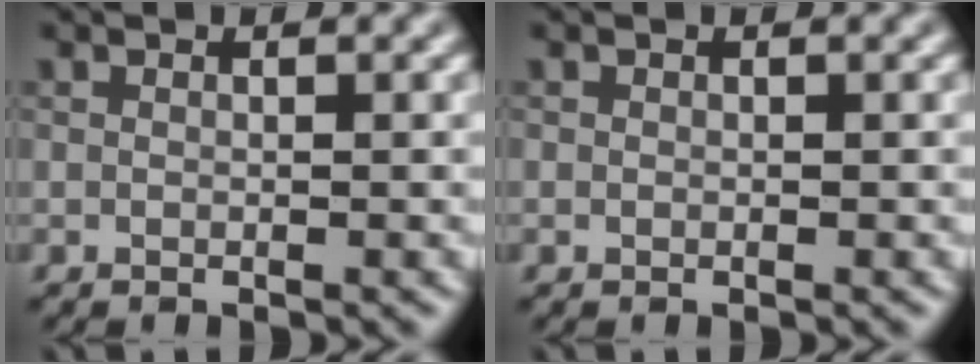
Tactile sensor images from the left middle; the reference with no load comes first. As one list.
[{"total": 0.0}]